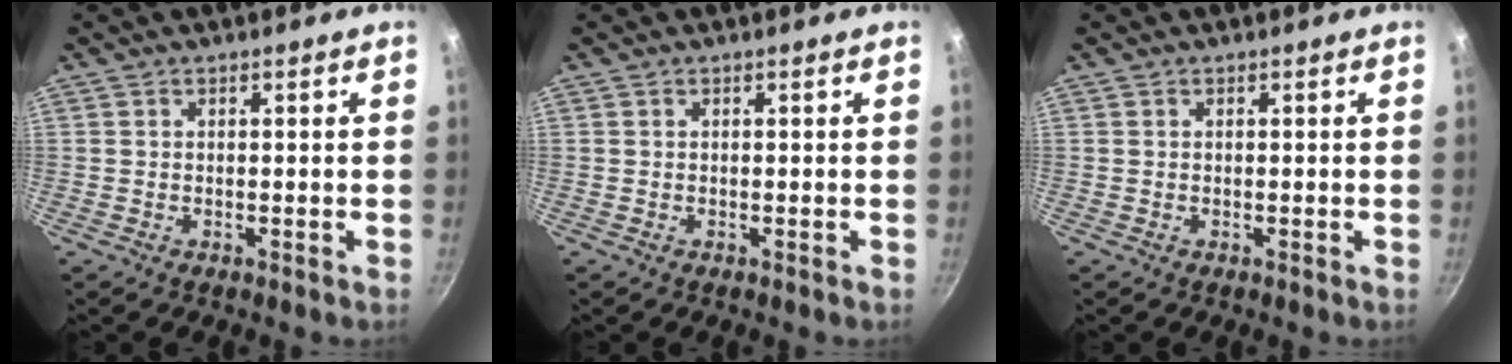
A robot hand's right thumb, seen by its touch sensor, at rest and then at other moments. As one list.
[{"total": 0.0}, {"total": 0.0}]